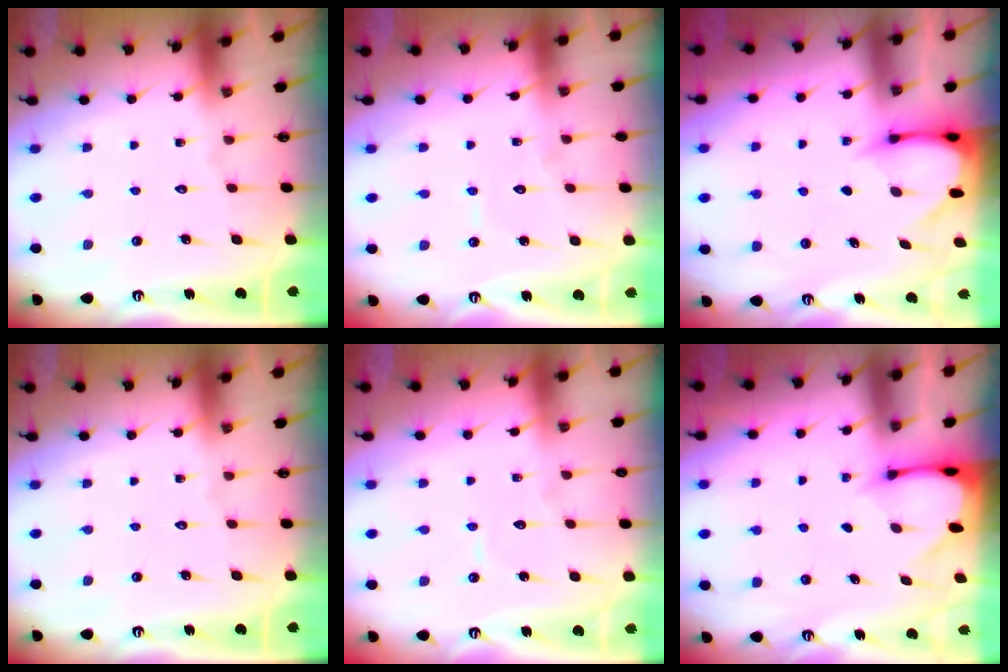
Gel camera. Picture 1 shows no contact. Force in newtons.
{"total": 4.3, "press": 4.3, "slide": 0.4}
{"total": 3.2, "press": 3.2, "slide": 0.3}
{"total": 0.0}
{"total": 3.9, "press": 3.9, "slide": 0.3}
{"total": 2.7, "press": 2.7, "slide": 0.2}